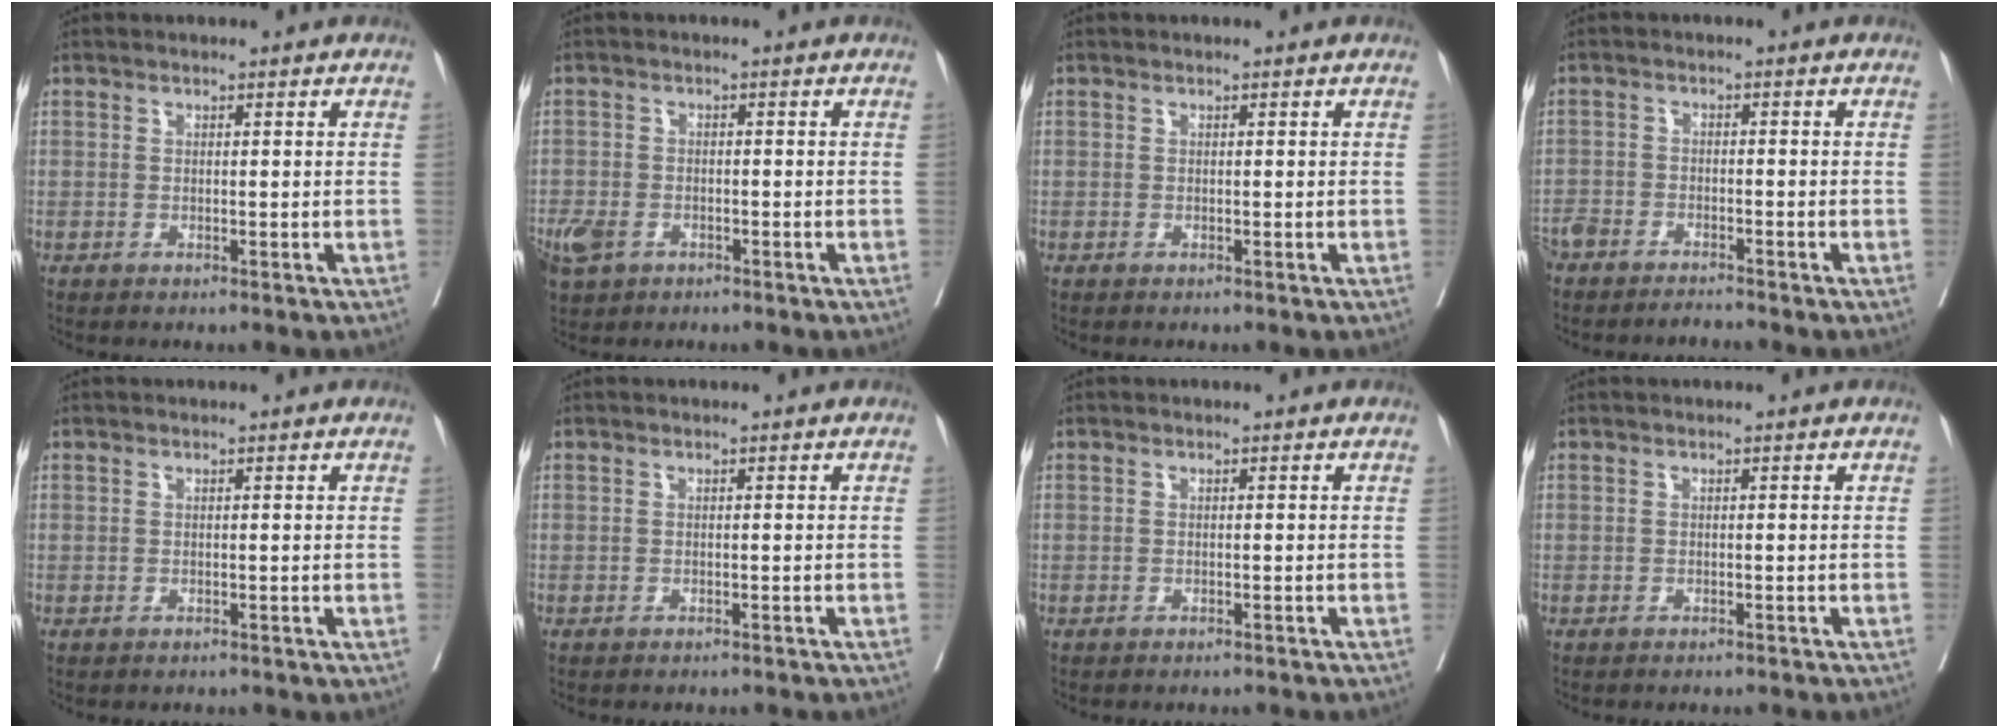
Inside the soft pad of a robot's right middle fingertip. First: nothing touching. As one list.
[{"total": 6.9, "force": [-3.8, 4.7, 3.3], "torque": [-0.080, -0.007, -0.063]}, {"total": 0.0}, {"total": 4.5, "force": [-4.3, 0.8, 1.0], "torque": [-0.012, -0.005, -0.078]}, {"total": 1.6, "force": [-1.5, 0.5, 0.1], "torque": [-0.004, -0.003, -0.022]}, {"total": 5.4, "force": [-5.2, 0.8, 1.2], "torque": [-0.015, -0.010, -0.055]}, {"total": 4.8, "force": [-4.6, 0.6, 0.9], "torque": [-0.011, -0.009, -0.049]}, {"total": 5.2, "force": [-5.0, 0.8, 1.2], "torque": [-0.016, -0.009, -0.054]}]